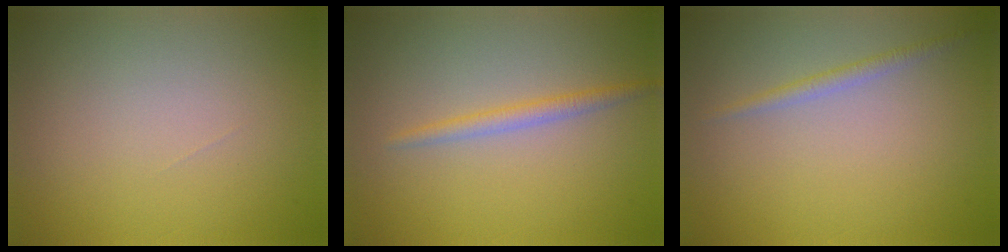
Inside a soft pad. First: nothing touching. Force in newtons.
{"total": 1.6, "press": 1.6, "slide": 0.0}
{"total": 1.2, "press": 1.2, "slide": 0.0}